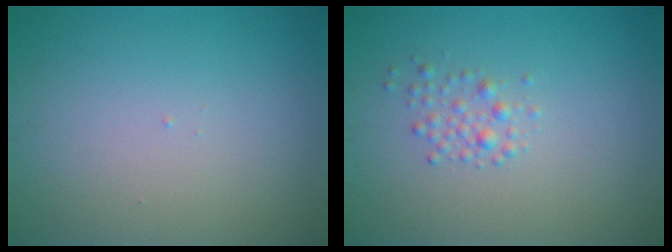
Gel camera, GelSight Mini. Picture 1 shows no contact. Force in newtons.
{"total": 1.4, "press": 1.4, "slide": 0.0}